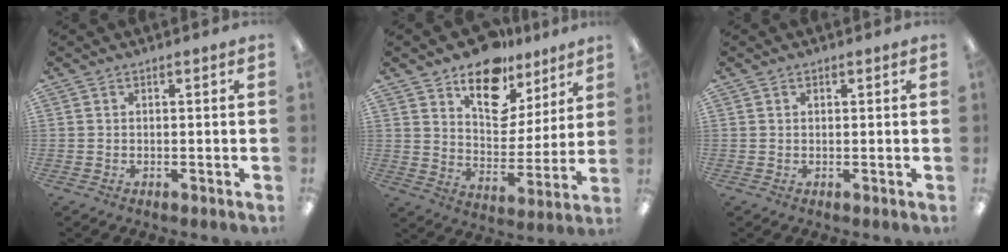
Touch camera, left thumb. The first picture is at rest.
{"total": 15.1, "force": [10.9, 8.4, 6.1], "torque": [-0.101, -0.069, 0.199]}
{"total": 0.7, "force": [0.3, 0.5, 0.3], "torque": [0.002, -0.001, 0.004]}